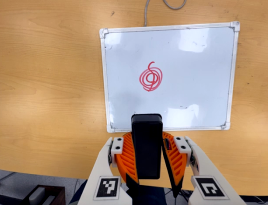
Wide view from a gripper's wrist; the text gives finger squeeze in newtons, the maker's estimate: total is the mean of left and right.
{"total": 11.6, "left": 9.2, "right": 14.0}